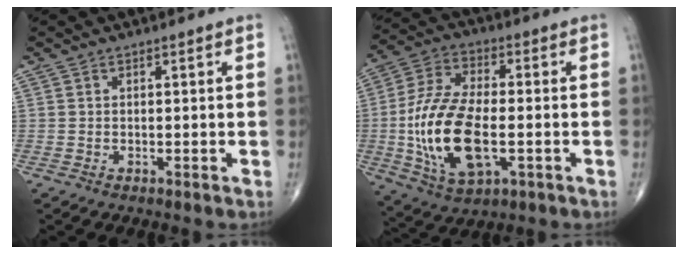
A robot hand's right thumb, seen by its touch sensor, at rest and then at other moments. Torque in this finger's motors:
{"motor_torque": [-0.24, 1.03, 1.19, 0.82, 0.61]}